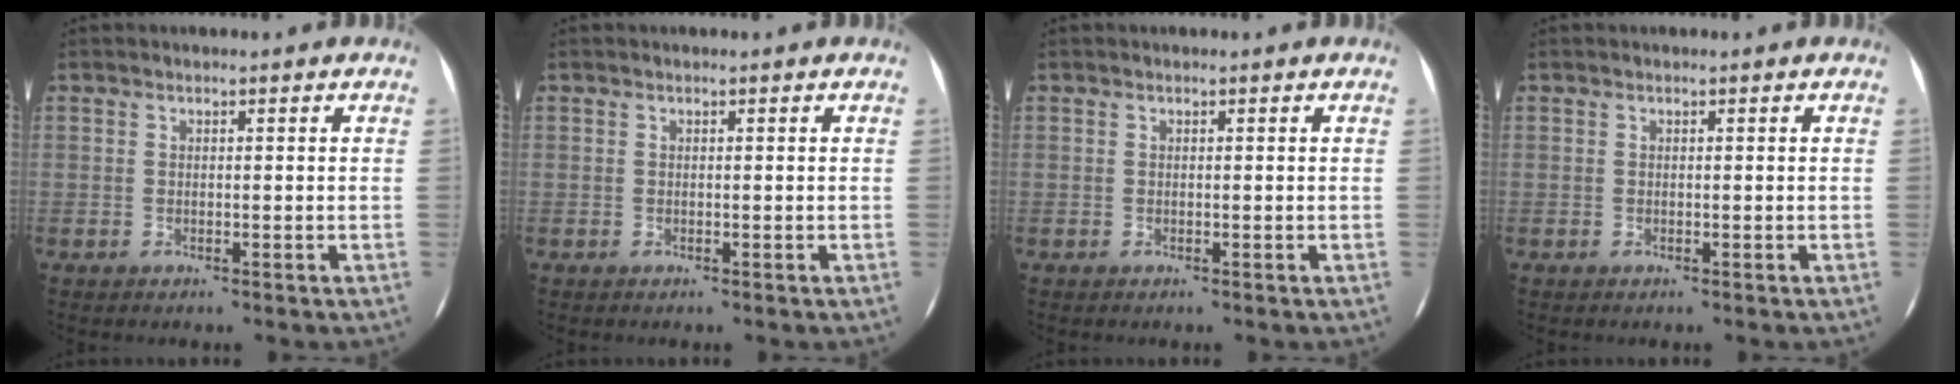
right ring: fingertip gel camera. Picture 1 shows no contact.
{"total": 0.0}
{"total": 0.0}
{"total": 0.0}